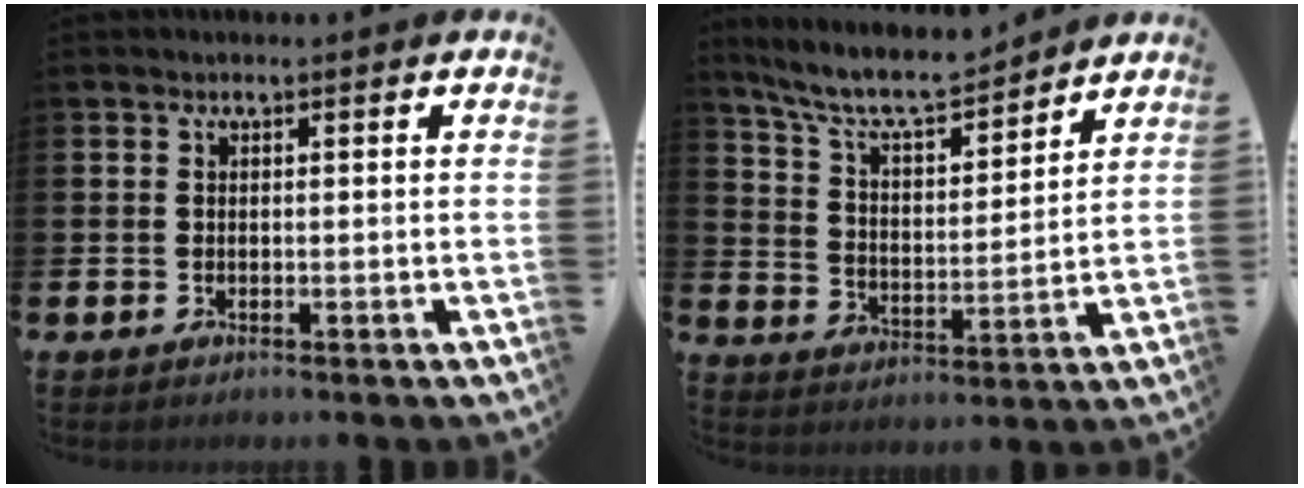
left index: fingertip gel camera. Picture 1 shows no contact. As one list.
[{"total": 8.6, "force": [7.9, 1.6, 3.1], "torque": [-0.084, -0.051, 0.137]}]